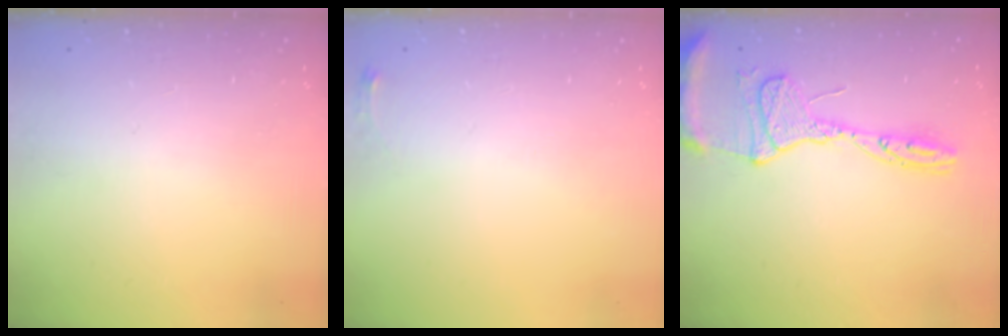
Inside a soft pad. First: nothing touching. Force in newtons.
{"total": 3.6, "press": 3.6, "slide": 0.5}
{"total": 15.9, "press": 15.8, "slide": 1.6}